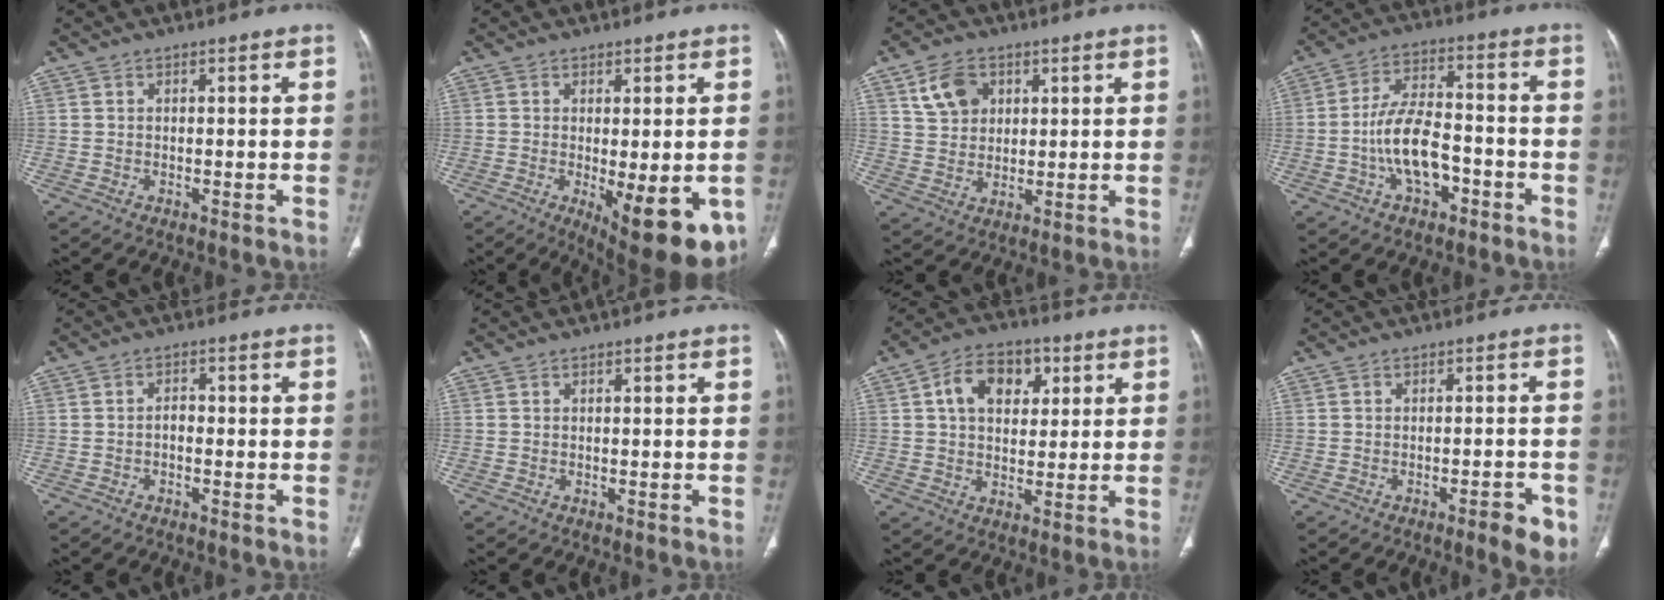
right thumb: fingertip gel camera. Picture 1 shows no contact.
{"total": 13.8, "force": [-4.4, 5.0, 12.1], "torque": [-0.130, -0.019, -0.044]}
{"total": 7.4, "force": [3.2, 5.5, 3.7], "torque": [-0.046, -0.008, 0.062]}
{"total": 10.8, "force": [-3.7, 5.9, 8.3], "torque": [-0.151, 0.040, -0.065]}
{"total": 2.9, "force": [-1.0, 2.0, 1.9], "torque": [-0.019, 0.017, -0.026]}
{"total": 0.0}
{"total": 10.8, "force": [3.5, 7.4, 7.1], "torque": [-0.087, 0.004, 0.051]}
{"total": 5.3, "force": [-2.9, 1.4, 4.2], "torque": [-0.044, 0.009, -0.034]}